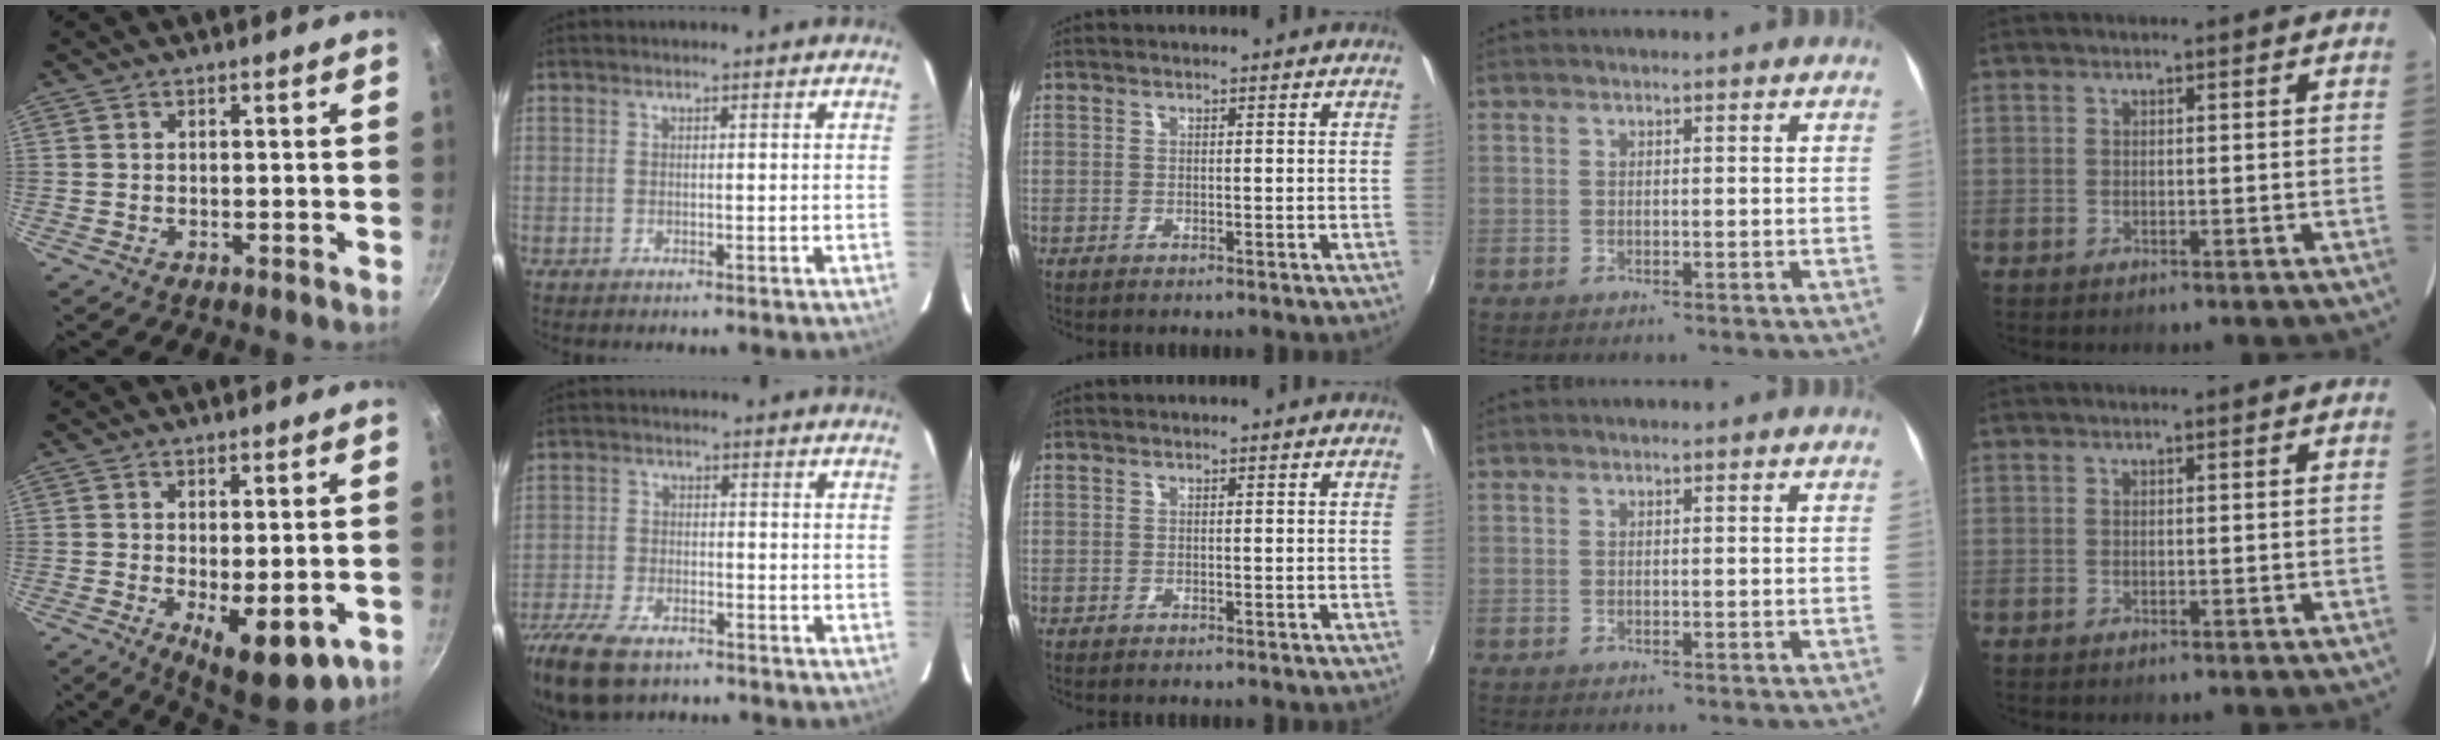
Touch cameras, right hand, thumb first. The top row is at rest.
{"thumb": {"total": 11.5, "force": [-3.4, 4.6, 10.0], "torque": [-0.126, -0.012, -0.034]}, "index": {"total": 15.2, "force": [-10.9, 6.9, 8.0], "torque": [-0.207, -0.037, -0.200]}}